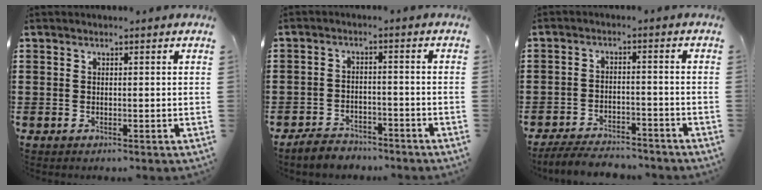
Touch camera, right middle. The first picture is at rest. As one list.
[{"total": 3.3, "force": [-3.3, 0.7, 0.1], "torque": [-0.007, 0.006, -0.069]}, {"total": 4.4, "force": [-4.3, 0.6, 0.8], "torque": [-0.021, 0.002, -0.089]}]